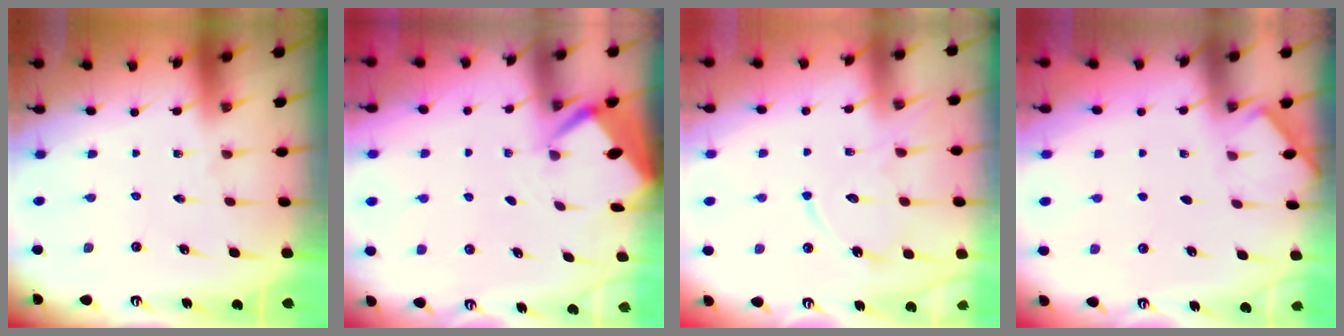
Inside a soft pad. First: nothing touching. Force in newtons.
{"total": 2.8, "press": 2.7, "slide": 0.3}
{"total": 11.6, "press": 11.5, "slide": 1.0}
{"total": 2.0, "press": 1.9, "slide": 0.3}